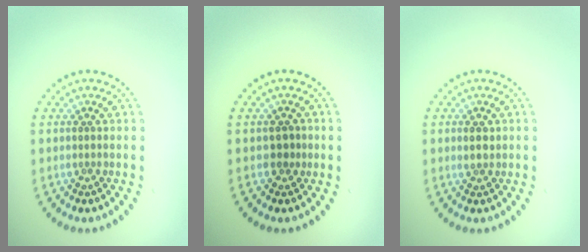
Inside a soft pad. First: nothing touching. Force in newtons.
{"total": 1.2, "press": 0.9, "slide": 0.8}
{"total": 1.2, "press": 1.1, "slide": 0.5}